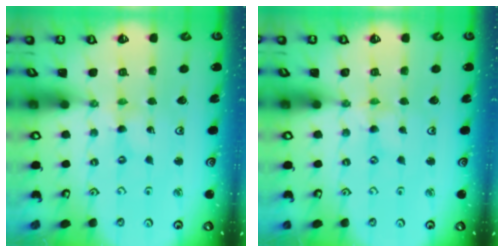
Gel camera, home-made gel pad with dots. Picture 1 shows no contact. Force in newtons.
{"total": 0.0}